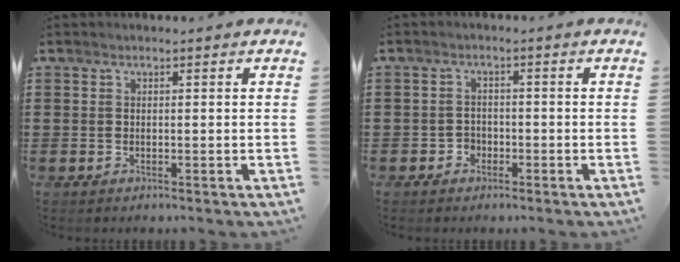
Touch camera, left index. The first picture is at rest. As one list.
[{"total": 1.8, "force": [-1.2, 1.3, 0.0], "torque": [-0.007, 0.002, -0.029]}]